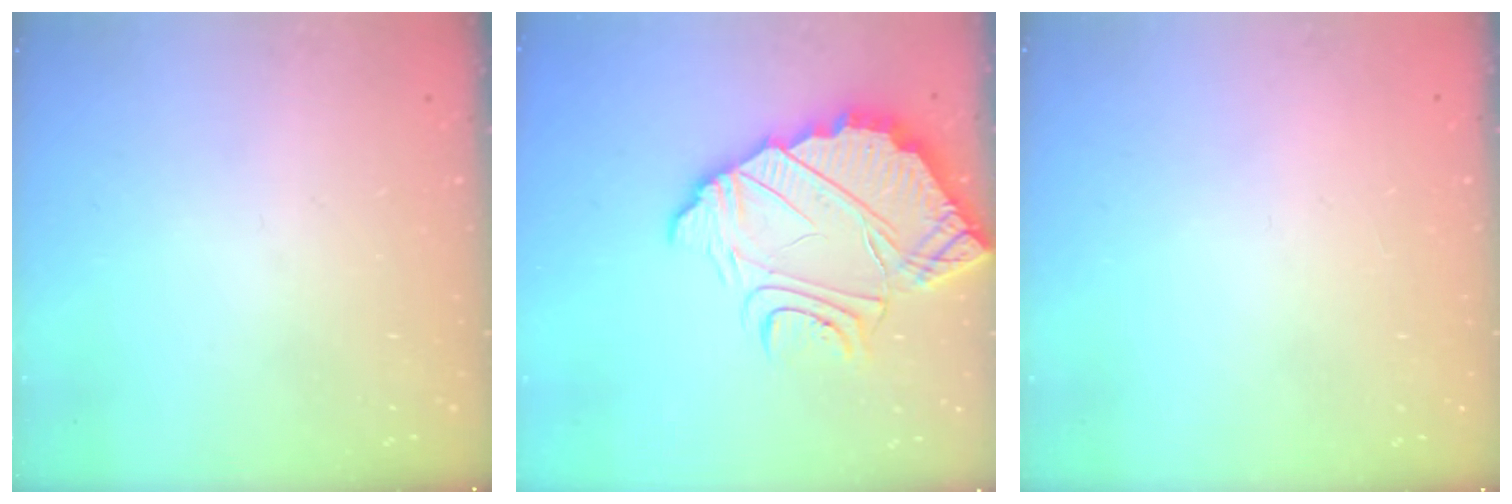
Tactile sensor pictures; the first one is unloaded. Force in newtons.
{"total": 12.8, "press": 12.7, "slide": 1.1}
{"total": 2.2, "press": 2.2, "slide": 0.1}